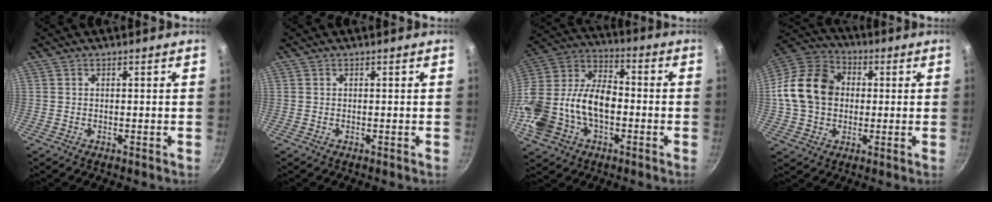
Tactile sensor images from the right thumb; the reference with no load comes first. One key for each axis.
{"total": 0.0}
{"total": 21.6, "fx": -4.1, "fy": 14.4, "fz": 15.6, "tx": -0.303, "ty": 0.052, "tz": -0.079}
{"total": 15.6, "fx": 0.7, "fy": 12.4, "fz": 9.5, "tx": -0.149, "ty": 0.026, "tz": -0.003}